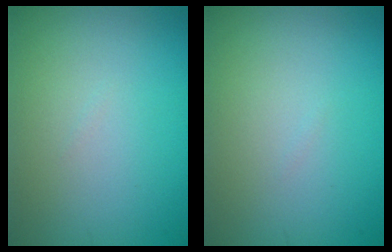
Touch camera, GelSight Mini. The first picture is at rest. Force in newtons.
{"total": 0.0}